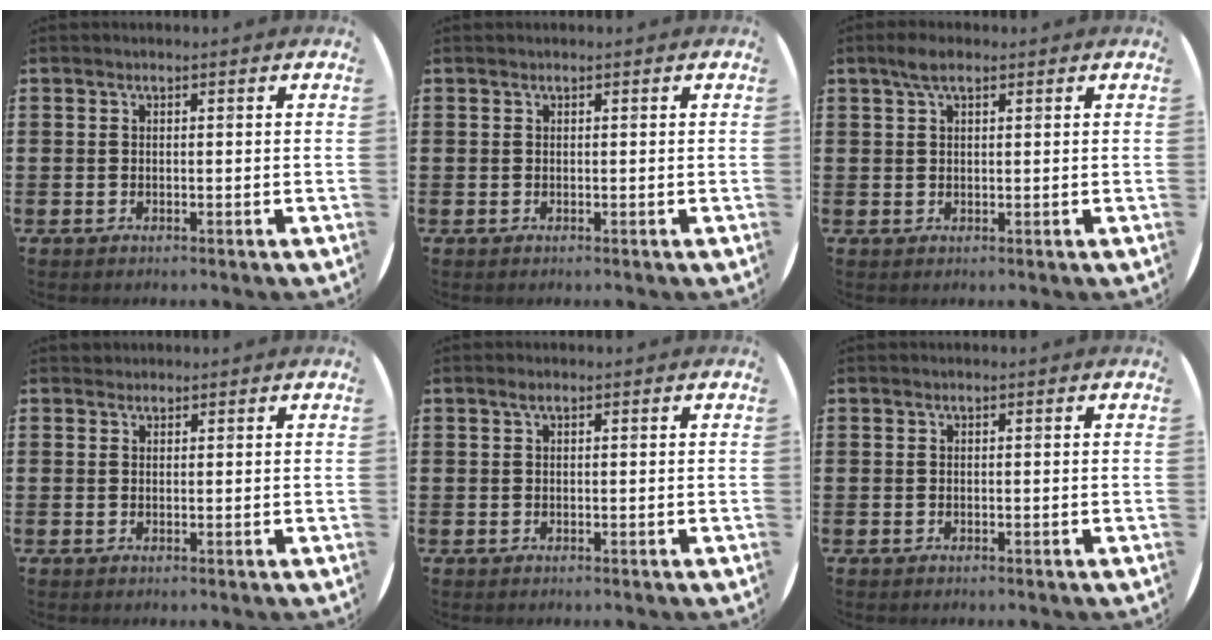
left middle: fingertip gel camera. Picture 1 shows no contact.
{"total": 0.0}
{"total": 2.7, "force": [1.7, 1.2, 1.7], "torque": [-0.029, 0.004, 0.028]}
{"total": 0.8, "force": [0.7, 0.3, -0.2], "torque": [0.002, 0.004, 0.014]}
{"total": 0.7, "force": [0.4, 0.2, 0.5], "torque": [-0.011, 0.003, 0.007]}
{"total": 0.0}